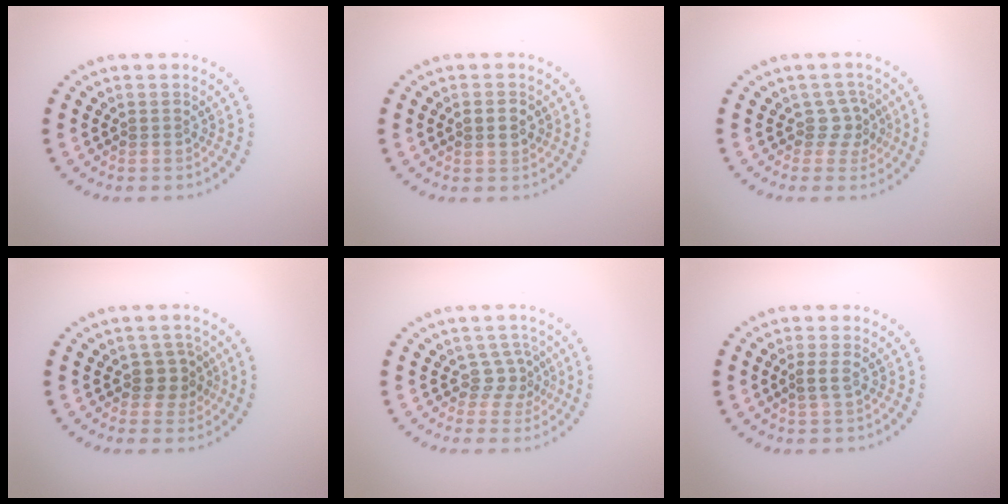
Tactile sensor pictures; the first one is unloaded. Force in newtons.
{"total": 2.2, "press": 2.2, "slide": 0.1}
{"total": 2.0, "press": 1.5, "slide": 1.4}
{"total": 2.3, "press": 2.0, "slide": 0.9}
{"total": 2.1, "press": 1.4, "slide": 1.5}
{"total": 1.2, "press": 0.9, "slide": 0.7}